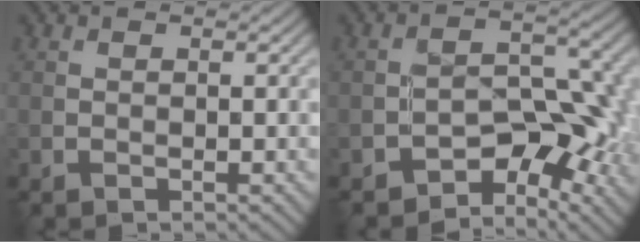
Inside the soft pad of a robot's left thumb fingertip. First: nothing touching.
{"total": 7.5, "force": [-4.0, 4.0, 4.9], "torque": [-0.052, 0.004, -0.071]}